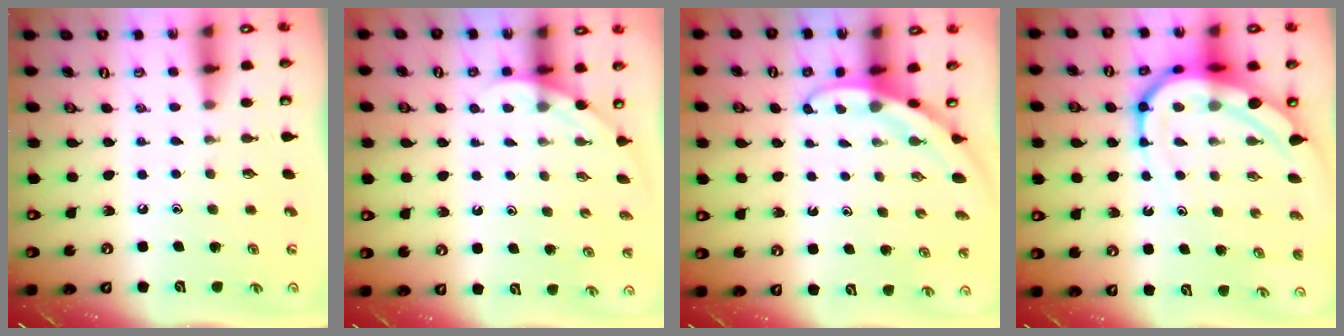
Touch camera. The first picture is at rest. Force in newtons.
{"total": 2.2, "press": 2.2, "slide": 0.0}
{"total": 3.0, "press": 3.0, "slide": 0.1}
{"total": 13.6, "press": 13.5, "slide": 1.3}